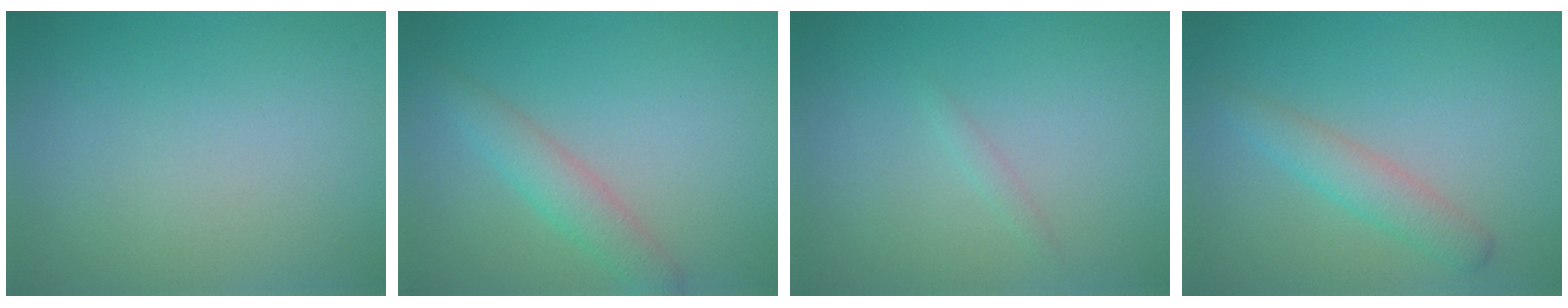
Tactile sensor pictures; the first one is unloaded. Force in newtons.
{"total": 2.8, "press": 2.8, "slide": 0.1}
{"total": 0.7, "press": 0.7, "slide": 0.0}
{"total": 2.7, "press": 2.7, "slide": 0.1}